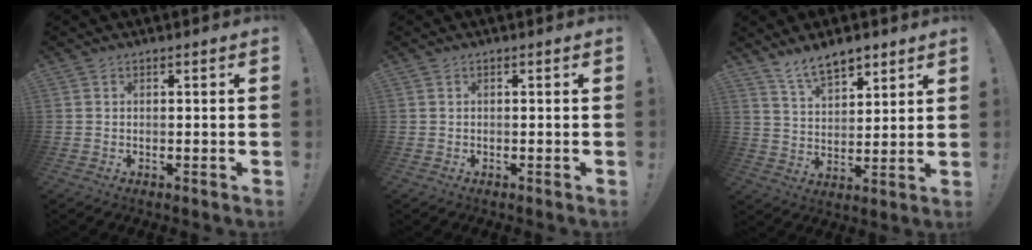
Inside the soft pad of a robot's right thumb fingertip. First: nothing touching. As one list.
[{"total": 0.0}, {"total": 9.3, "force": [7.1, 4.3, 4.3], "torque": [-0.062, -0.042, 0.133]}]